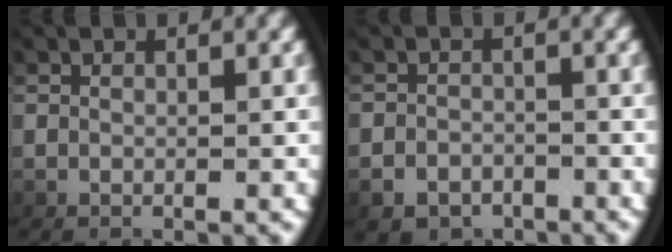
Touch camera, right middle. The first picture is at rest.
{"total": 3.6, "force": [-2.6, 2.5, 0.4], "torque": [0.001, -0.012, -0.041]}